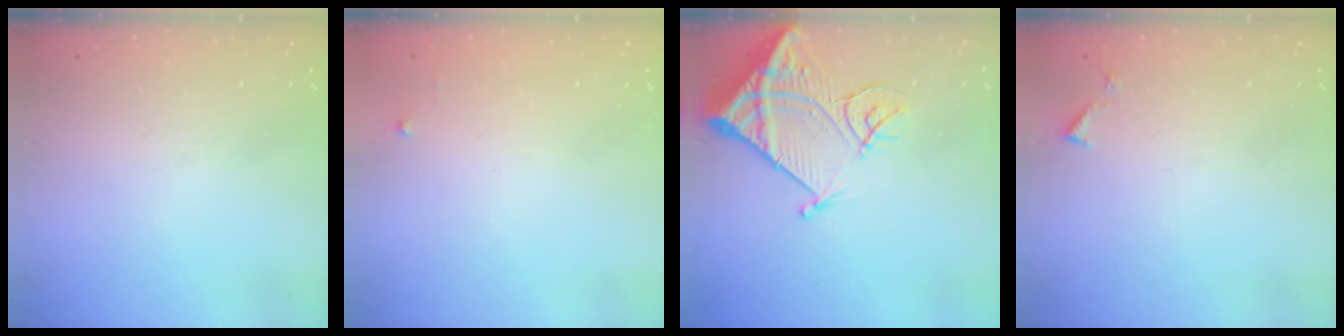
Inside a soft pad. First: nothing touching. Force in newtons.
{"total": 2.5, "press": 2.5, "slide": 0.4}
{"total": 16.0, "press": 15.9, "slide": 1.8}
{"total": 3.2, "press": 3.2, "slide": 0.2}